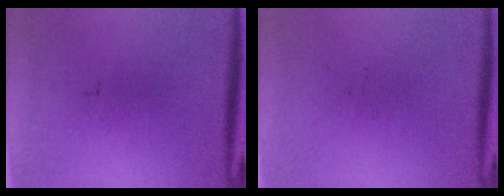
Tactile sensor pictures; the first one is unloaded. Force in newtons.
{"total": 0.0}